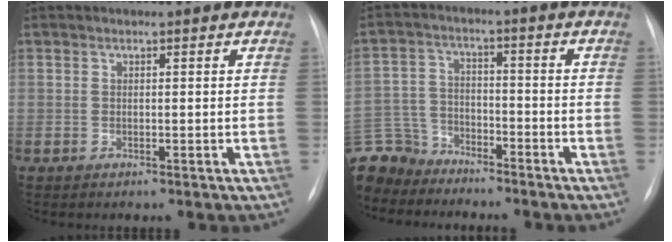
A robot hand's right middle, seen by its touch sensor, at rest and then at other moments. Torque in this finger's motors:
{"motor_torque": [0.92, -0.88, 0.23, -0.05]}